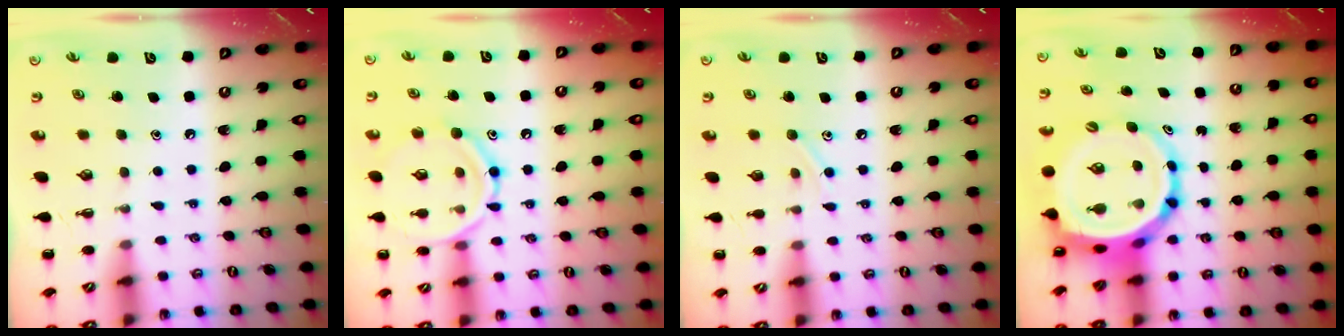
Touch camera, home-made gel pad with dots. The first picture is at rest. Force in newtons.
{"total": 12.4, "press": 12.3, "slide": 1.1}
{"total": 5.9, "press": 5.7, "slide": 1.3}
{"total": 10.0, "press": 9.7, "slide": 2.5}